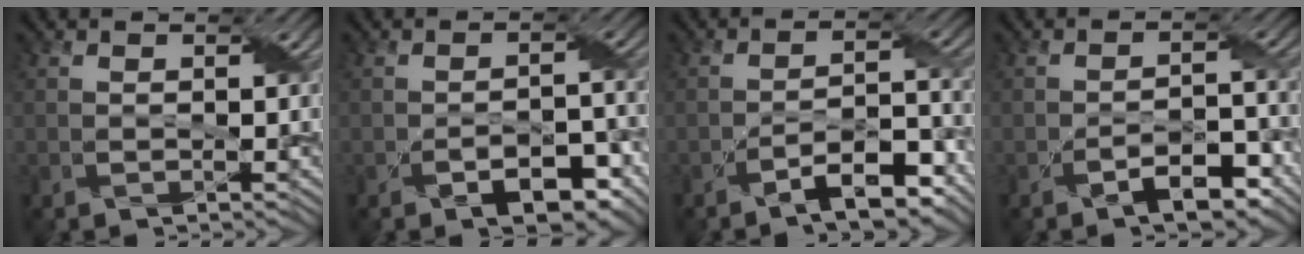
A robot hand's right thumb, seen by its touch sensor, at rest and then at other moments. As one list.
[{"total": 5.7, "force": [-3.2, 3.0, 3.7], "torque": [-0.052, -0.004, -0.041]}, {"total": 7.1, "force": [-5.0, 2.0, 4.6], "torque": [-0.070, 0.007, -0.087]}, {"total": 5.1, "force": [-3.3, 2.1, 3.4], "torque": [-0.051, 0.006, -0.049]}]